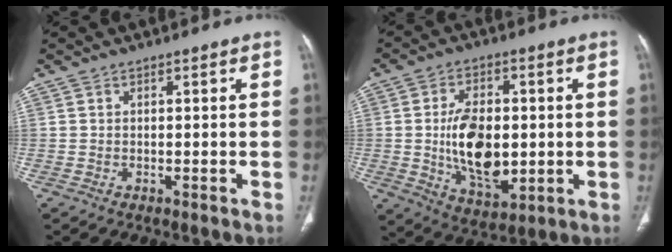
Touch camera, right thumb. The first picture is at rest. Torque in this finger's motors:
{"motor_torque": [1.69, 1.91, 1.48, -0.20, 0.23]}